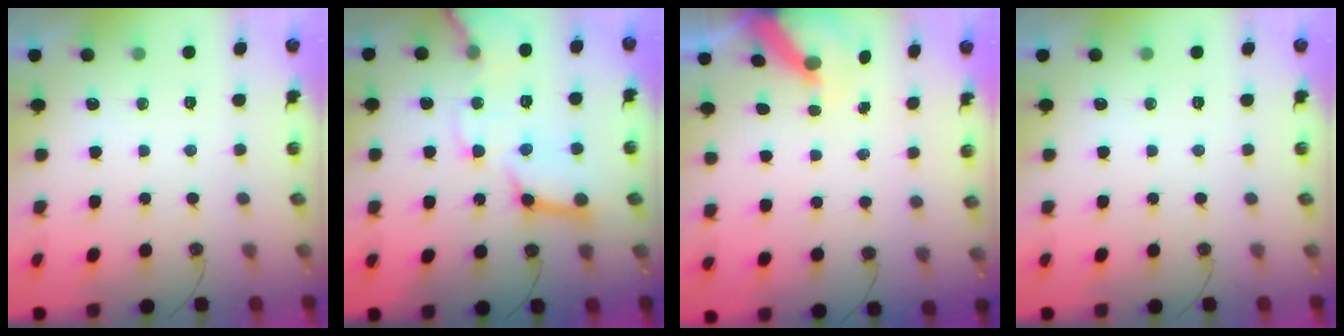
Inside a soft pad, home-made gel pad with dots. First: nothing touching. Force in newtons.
{"total": 15.9, "press": 15.8, "slide": 2.1}
{"total": 6.0, "press": 6.0, "slide": 0.5}
{"total": 0.0}